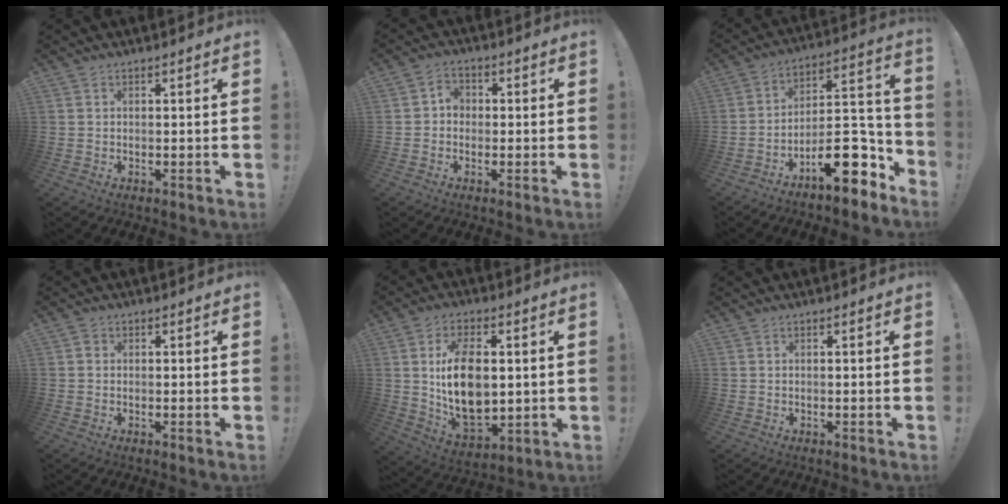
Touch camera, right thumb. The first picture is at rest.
{"total": 3.7, "force": [-0.9, 3.1, 1.8], "torque": [-0.032, 0.013, -0.016]}
{"total": 17.0, "force": [-9.6, 7.5, 11.9], "torque": [-0.148, 0.060, -0.149]}
{"total": 0.9, "force": [0.0, 0.8, 0.5], "torque": [0.000, 0.002, -0.001]}
{"total": 16.4, "force": [2.2, 10.3, 12.6], "torque": [-0.218, -0.012, 0.040]}
{"total": 0.0}